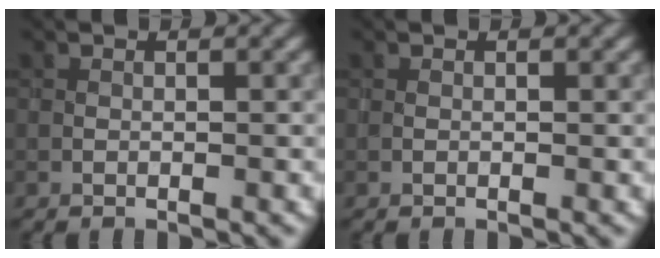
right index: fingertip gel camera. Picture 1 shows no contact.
{"total": 0.0}